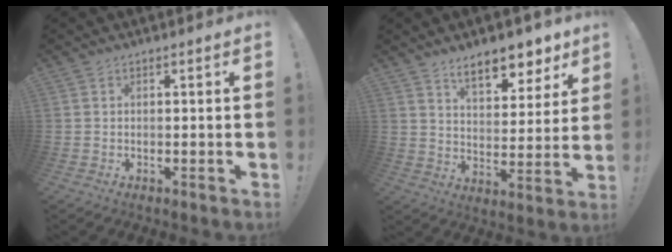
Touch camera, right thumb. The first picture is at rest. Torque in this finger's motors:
{"motor_torque": [0.12, 0.18, 0.51, 0.38, 0.23]}